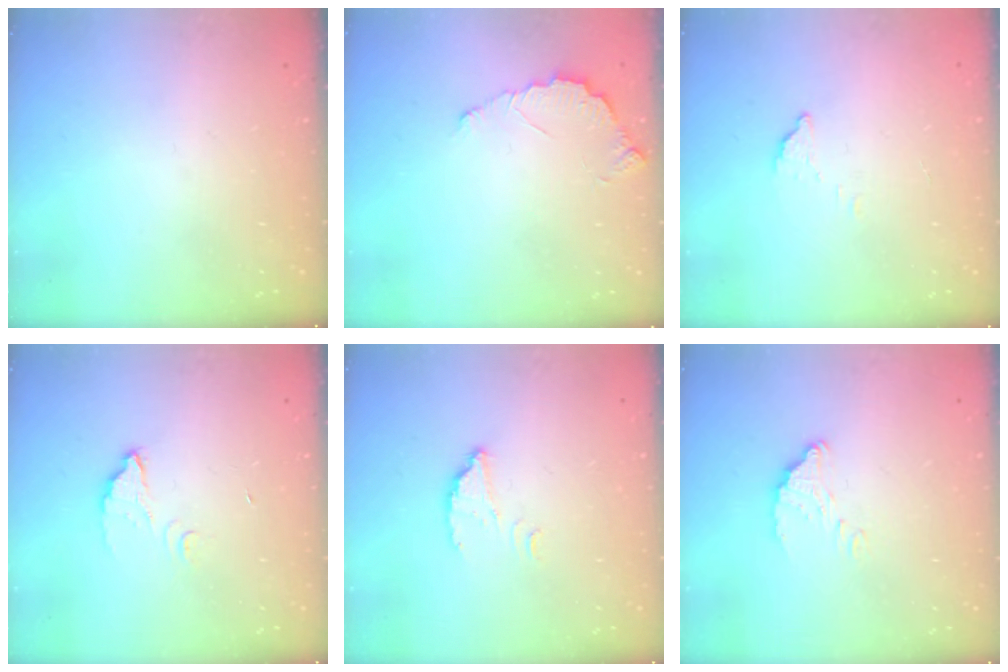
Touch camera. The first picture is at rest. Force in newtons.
{"total": 4.6, "press": 4.6, "slide": 0.4}
{"total": 2.3, "press": 2.3, "slide": 0.1}
{"total": 3.3, "press": 3.3, "slide": 0.3}
{"total": 2.5, "press": 2.5, "slide": 0.0}
{"total": 4.7, "press": 4.7, "slide": 0.3}